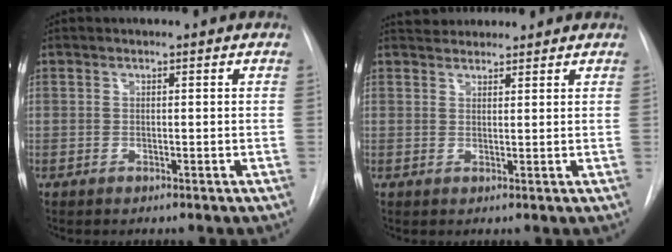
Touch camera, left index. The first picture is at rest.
{"total": 4.5, "force": [4.2, 1.2, 0.6], "torque": [-0.009, 0.033, 0.069]}